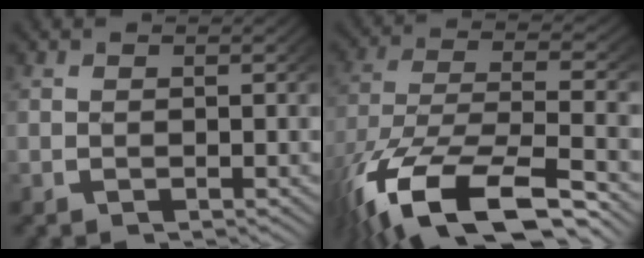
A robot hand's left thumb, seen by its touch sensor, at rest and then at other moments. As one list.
[{"total": 13.3, "force": [-5.5, 6.7, 10.0], "torque": [-0.217, -0.053, -0.054]}]